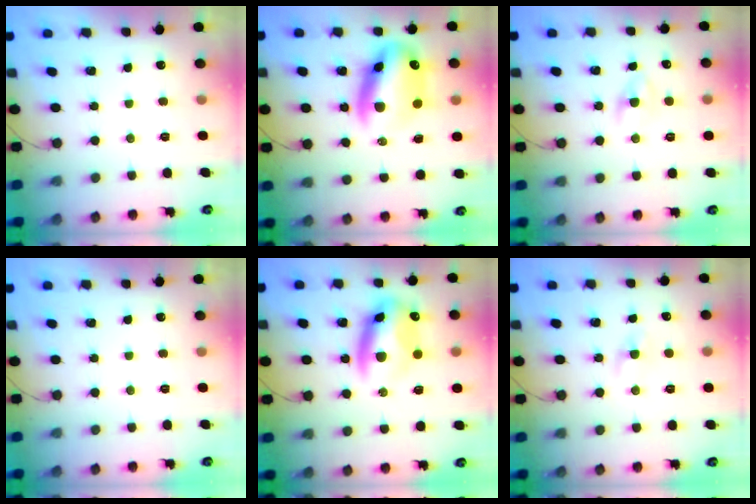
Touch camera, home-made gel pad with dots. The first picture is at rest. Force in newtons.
{"total": 14.0, "press": 13.4, "slide": 3.9}
{"total": 3.1, "press": 2.8, "slide": 1.2}
{"total": 0.0}
{"total": 12.9, "press": 12.5, "slide": 3.3}
{"total": 1.2, "press": 1.0, "slide": 0.7}